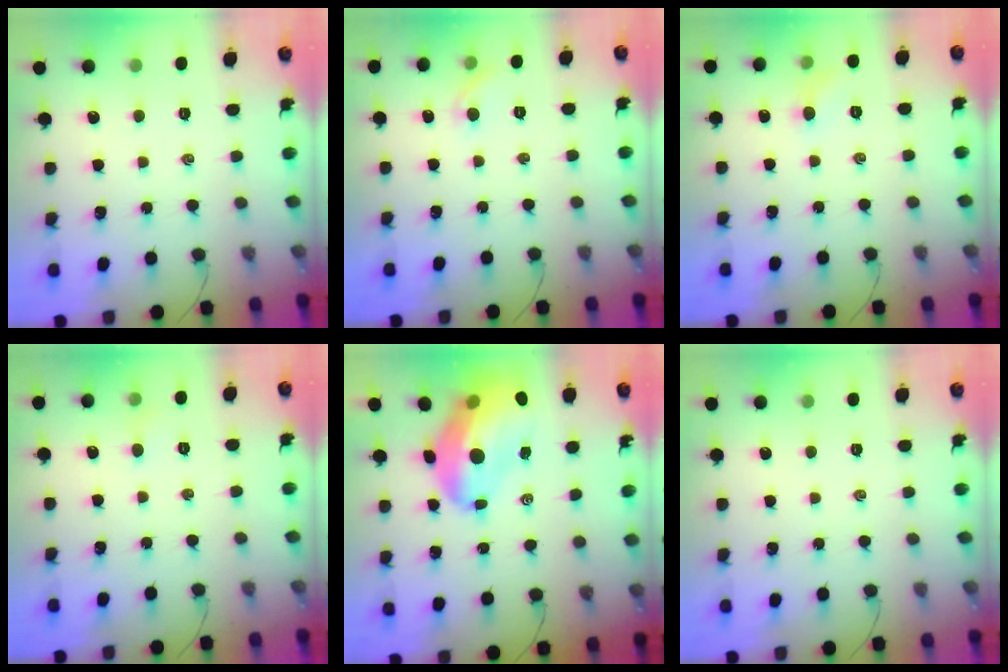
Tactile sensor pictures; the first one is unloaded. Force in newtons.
{"total": 5.2, "press": 4.8, "slide": 2.0}
{"total": 5.6, "press": 5.3, "slide": 1.8}
{"total": 2.8, "press": 2.6, "slide": 1.0}
{"total": 16.6, "press": 16.0, "slide": 4.6}
{"total": 0.0}